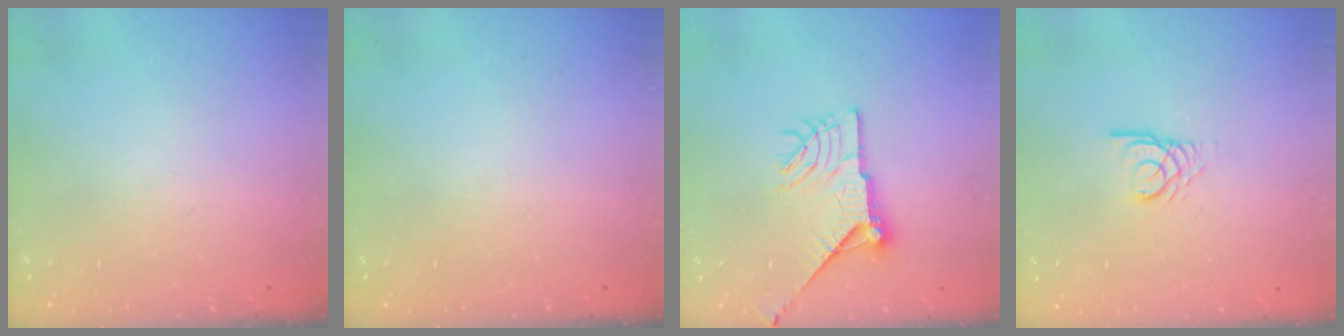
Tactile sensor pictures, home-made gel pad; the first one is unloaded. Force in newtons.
{"total": 0.0}
{"total": 12.8, "press": 12.8, "slide": 0.8}
{"total": 3.0, "press": 2.9, "slide": 0.3}